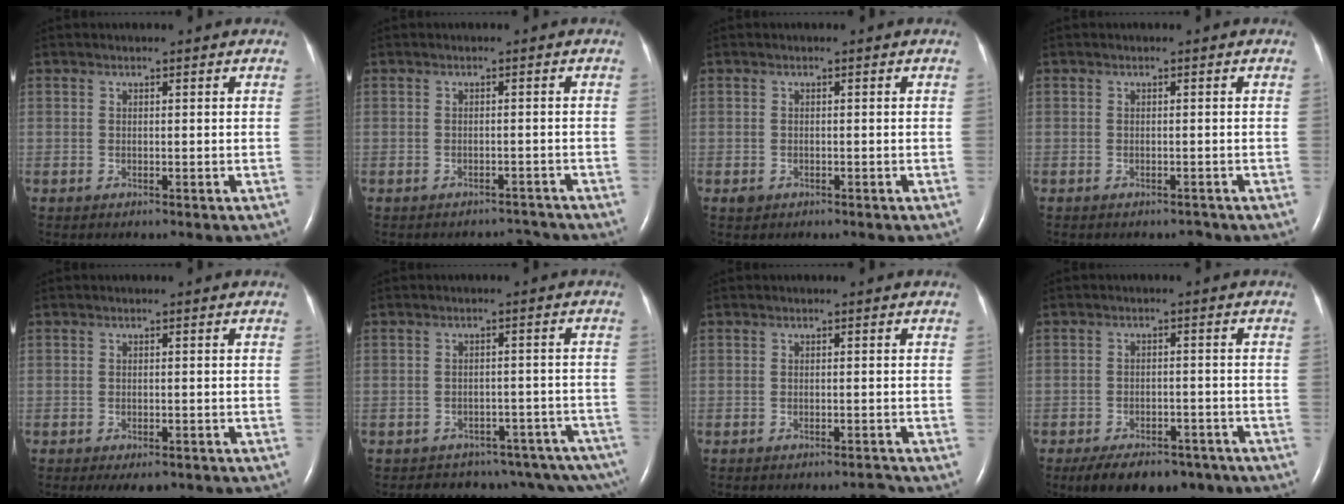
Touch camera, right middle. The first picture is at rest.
{"total": 2.5, "force": [-2.4, 0.6, -0.5], "torque": [0.009, 0.000, -0.030]}
{"total": 0.9, "force": [-0.5, 0.7, 0.2], "torque": [-0.007, 0.001, -0.006]}
{"total": 1.2, "force": [-1.1, 0.5, 0.1], "torque": [0.002, 0.000, -0.019]}
{"total": 4.0, "force": [-2.9, 1.6, 2.2], "torque": [-0.024, -0.005, -0.037]}
{"total": 14.3, "force": [-12.9, 5.0, 3.4], "torque": [-0.017, 0.041, -0.138]}
{"total": 1.1, "force": [-1.1, -0.2, 0.0], "torque": [0.000, -0.004, -0.014]}
{"total": 11.0, "force": [-8.2, 5.4, 5.0], "torque": [-0.075, 0.003, -0.118]}